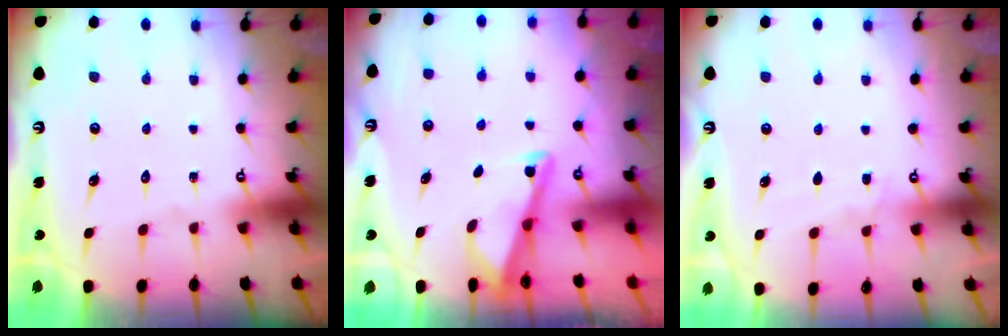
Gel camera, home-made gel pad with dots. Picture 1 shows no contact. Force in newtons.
{"total": 2.8, "press": 2.8, "slide": 0.3}
{"total": 3.2, "press": 3.2, "slide": 0.5}